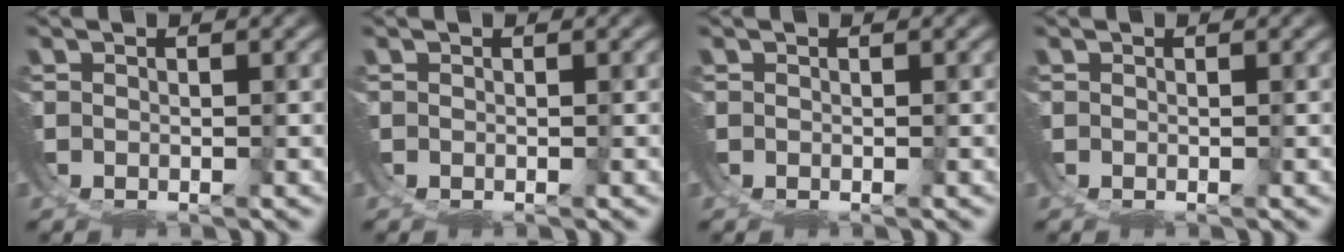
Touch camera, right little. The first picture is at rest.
{"total": 0.0}
{"total": 0.0}
{"total": 0.0}